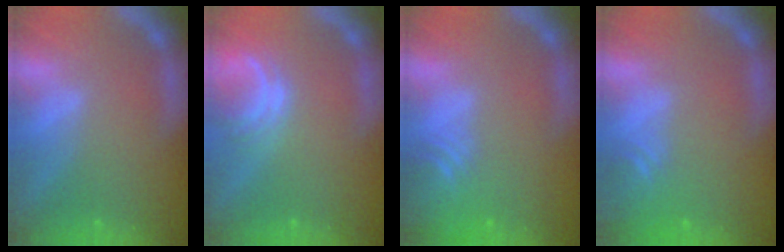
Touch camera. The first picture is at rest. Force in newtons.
{"total": 3.0}
{"total": 5.1}
{"total": 3.0}